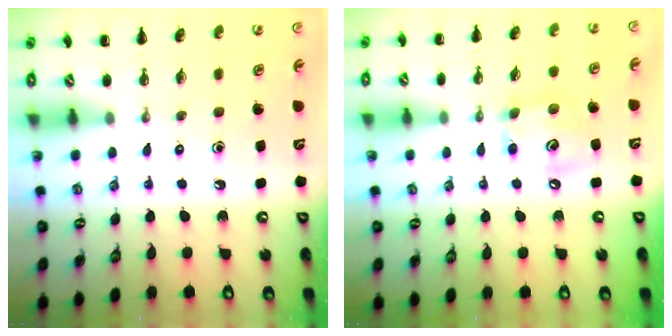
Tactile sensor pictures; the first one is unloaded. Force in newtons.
{"total": 8.9, "press": 8.8, "slide": 1.0}